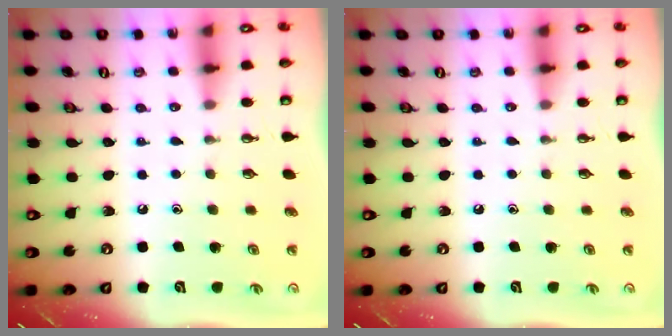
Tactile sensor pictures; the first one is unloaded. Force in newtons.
{"total": 0.0}